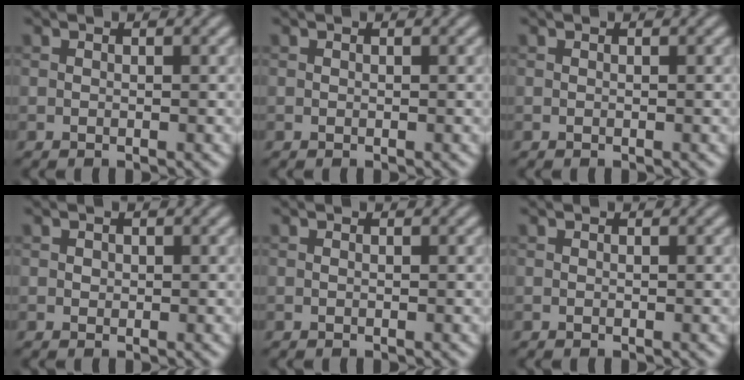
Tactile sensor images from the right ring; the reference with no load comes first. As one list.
[{"total": 0.0}, {"total": 0.0}, {"total": 0.5, "force": [0.2, 0.5, 0.1], "torque": [0.001, -0.002, 0.002]}, {"total": 0.0}, {"total": 0.0}]